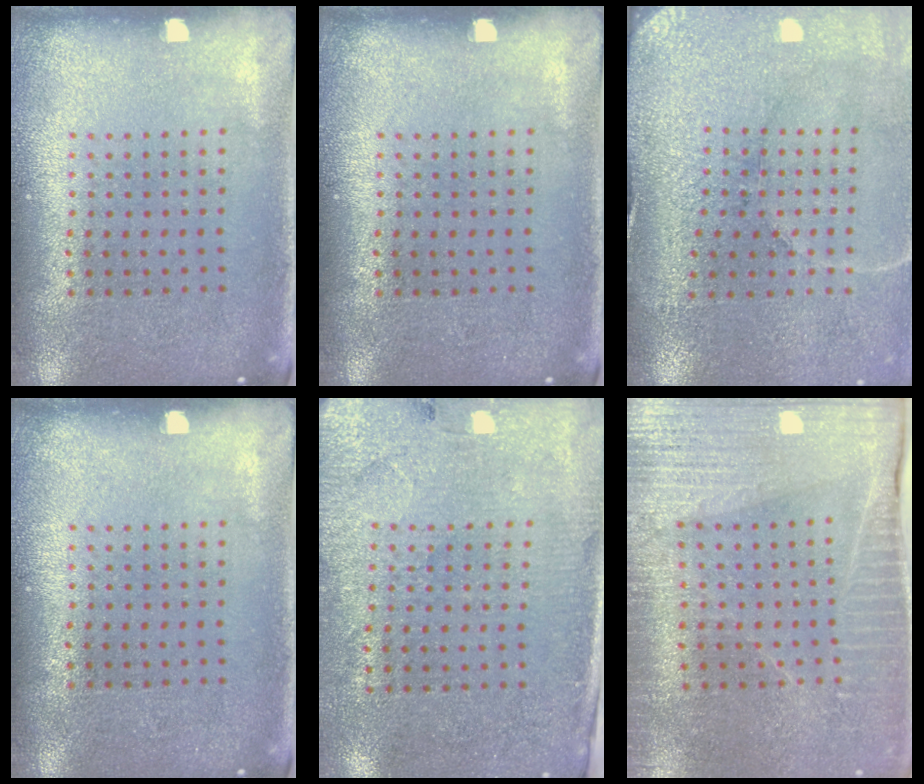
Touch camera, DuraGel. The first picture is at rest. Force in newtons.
{"total": 0.0}
{"total": 3.2, "press": 3.2, "slide": 0.1}
{"total": 0.0}
{"total": 2.9, "press": 2.7, "slide": 1.1}
{"total": 3.5, "press": 3.4, "slide": 0.6}